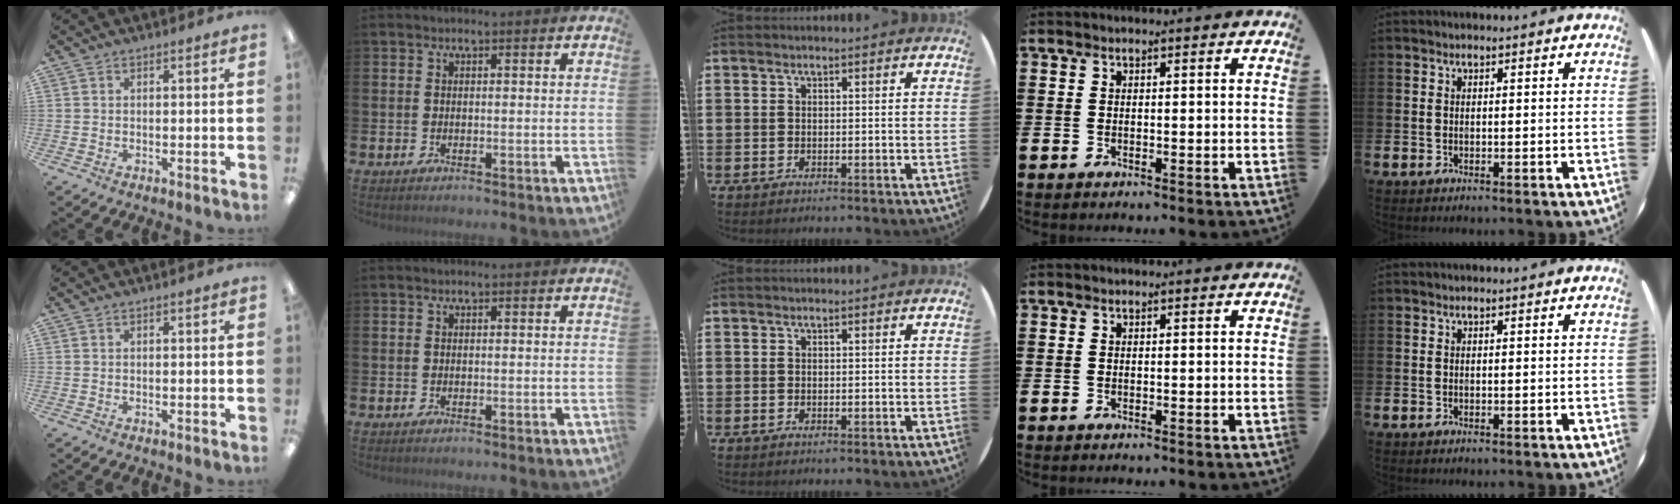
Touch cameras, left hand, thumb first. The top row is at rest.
{}